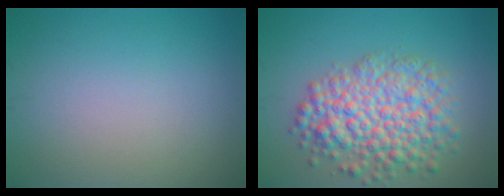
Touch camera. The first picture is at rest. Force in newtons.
{"total": 7.4, "press": 7.4, "slide": 0.3}